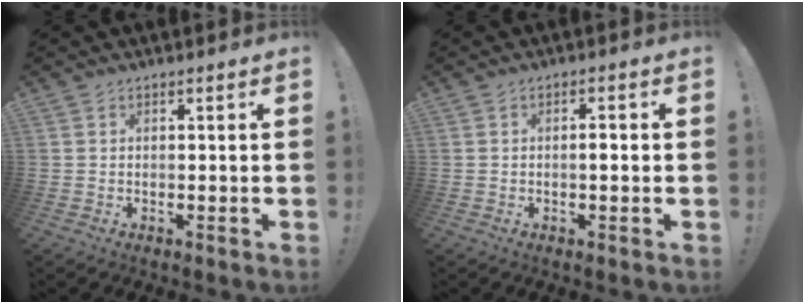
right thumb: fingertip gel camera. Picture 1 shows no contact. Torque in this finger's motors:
{"motor_torque": [-0.24, -0.01, -0.35, 0.00, 0.09]}